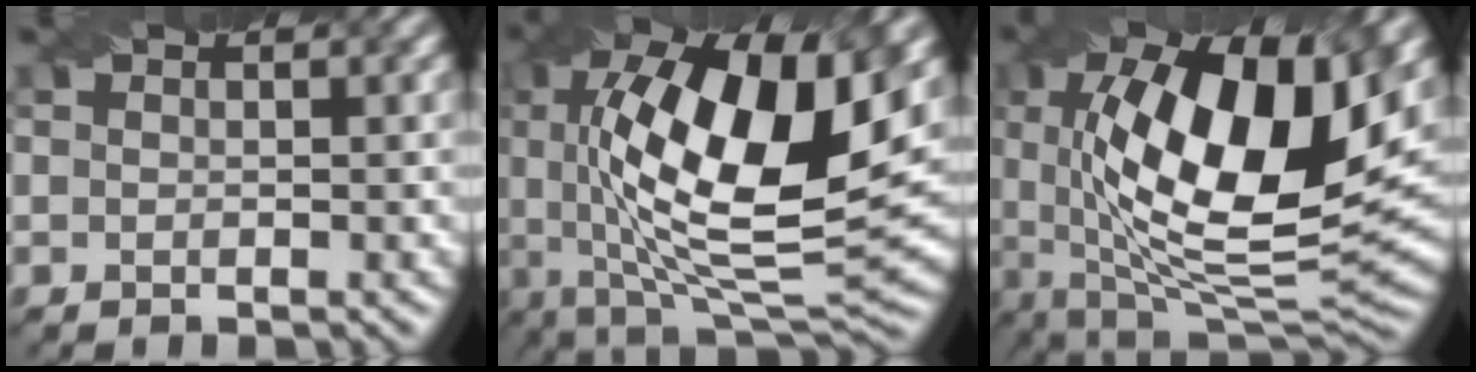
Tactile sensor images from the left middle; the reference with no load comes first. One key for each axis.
{"total": 15.7, "fx": 3.3, "fy": 6.1, "fz": 14.1, "tx": -0.247, "ty": -0.003, "tz": 0.055}
{"total": 15.9, "fx": 3.4, "fy": 6.2, "fz": 14.2, "tx": -0.235, "ty": -0.006, "tz": 0.049}